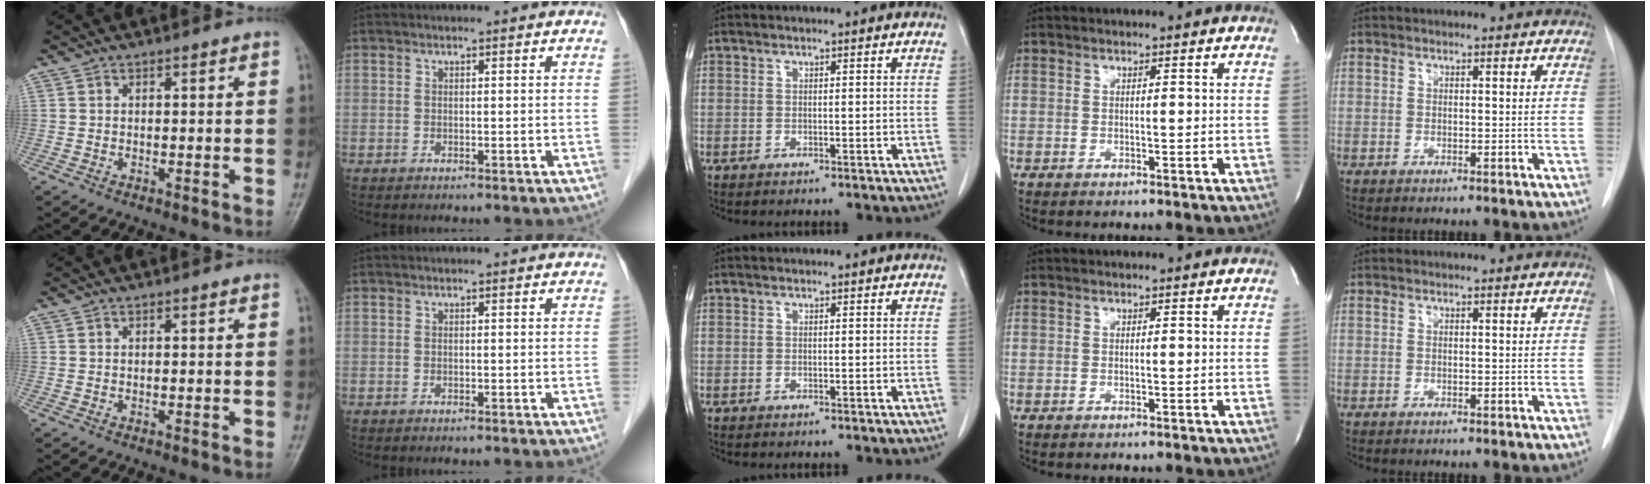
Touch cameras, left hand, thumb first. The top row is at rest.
{}